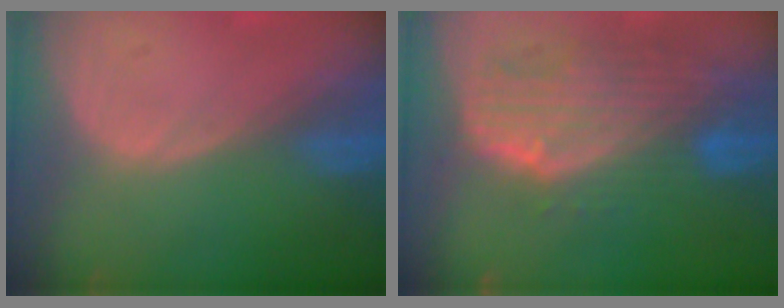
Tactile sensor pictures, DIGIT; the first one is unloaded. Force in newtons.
{"total": 10.5, "press": 9.0, "slide": 5.4}